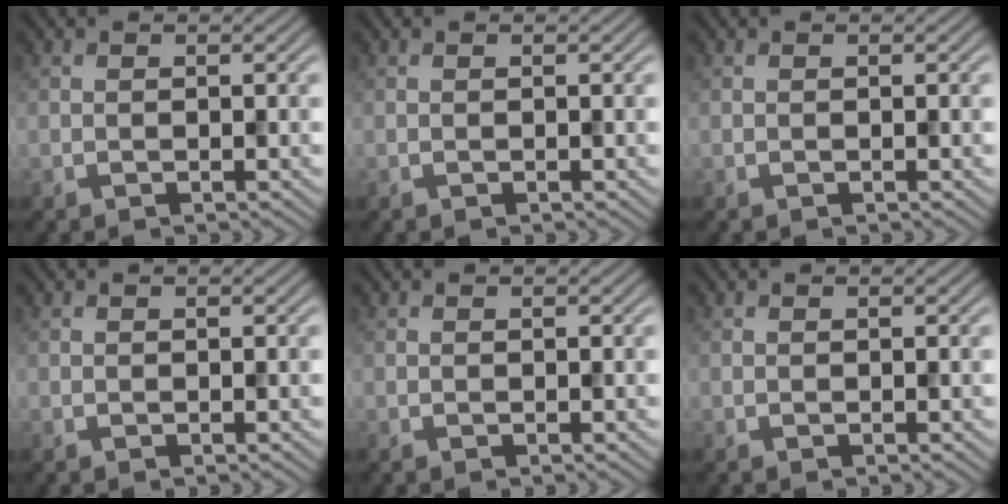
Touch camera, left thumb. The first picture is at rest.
{"total": 0.0}
{"total": 0.0}
{"total": 0.0}
{"total": 0.0}
{"total": 0.0}